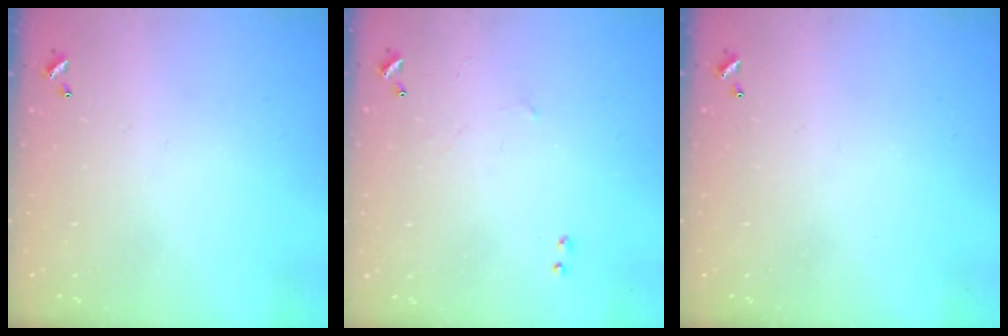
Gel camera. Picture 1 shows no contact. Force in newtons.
{"total": 2.5, "press": 2.4, "slide": 0.4}
{"total": 0.0}